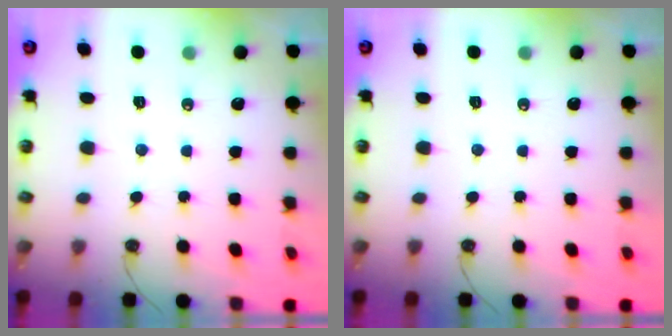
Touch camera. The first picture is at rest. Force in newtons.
{"total": 0.0}